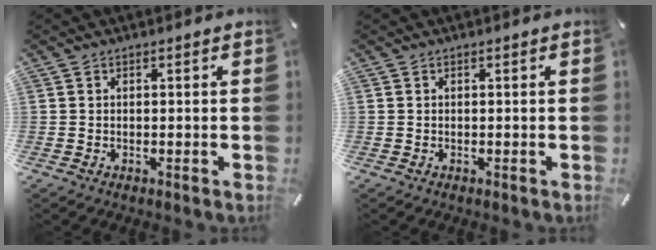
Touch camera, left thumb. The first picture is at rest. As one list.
[{"total": 0.0}]